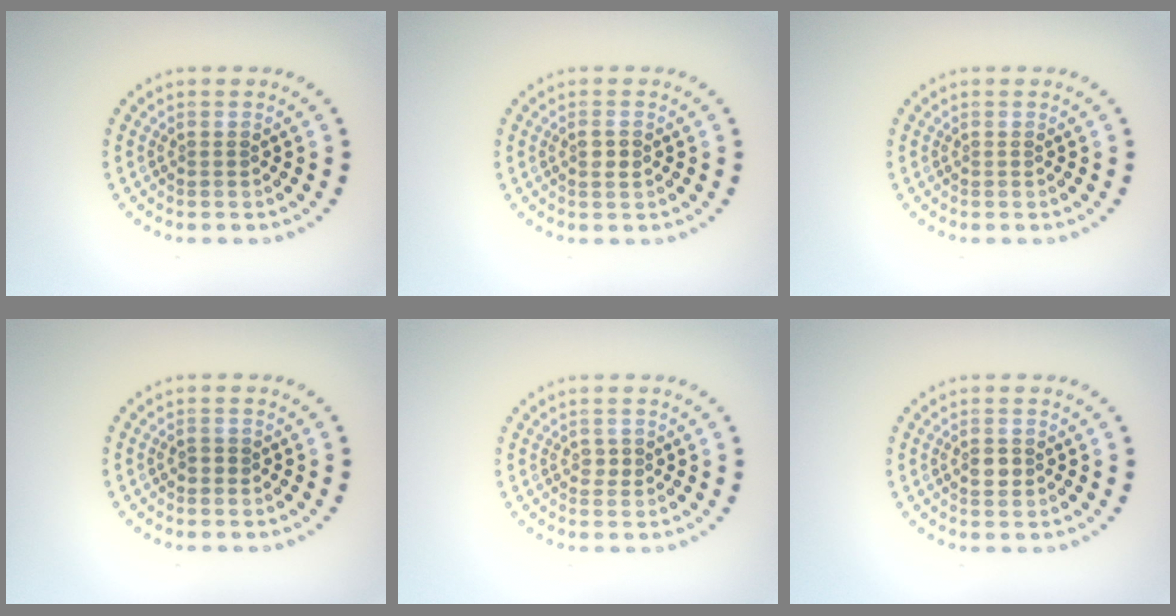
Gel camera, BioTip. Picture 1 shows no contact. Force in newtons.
{"total": 1.1, "press": 1.0, "slide": 0.2}
{"total": 0.0}
{"total": 0.9, "press": 0.9, "slide": 0.1}
{"total": 0.8, "press": 0.8, "slide": 0.1}
{"total": 1.5, "press": 1.5, "slide": 0.2}